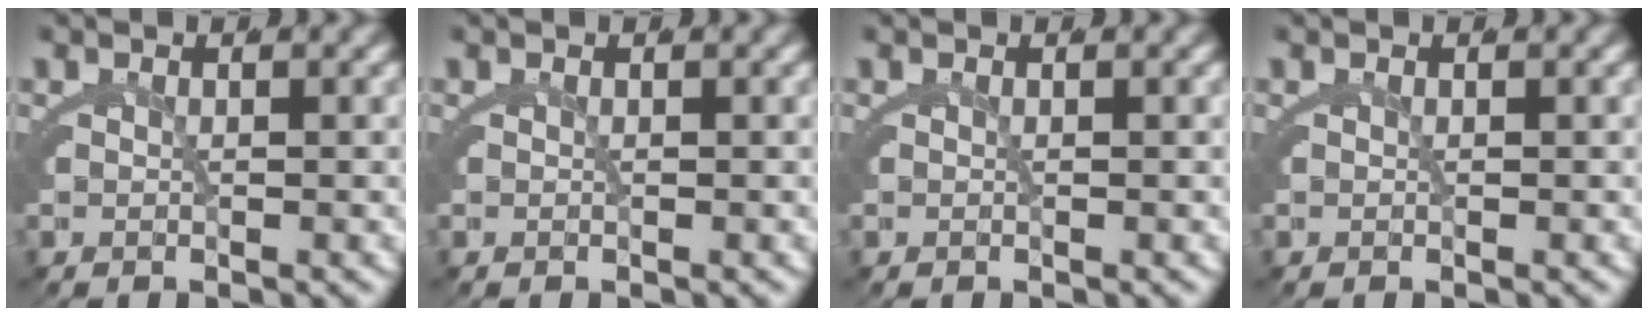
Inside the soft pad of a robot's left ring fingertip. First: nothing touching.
{"total": 0.0}
{"total": 0.0}
{"total": 0.0}